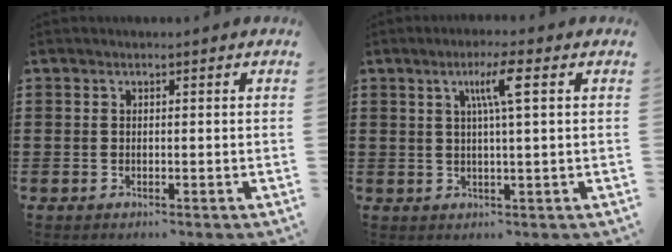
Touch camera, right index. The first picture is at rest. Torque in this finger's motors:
{"motor_torque": [0.76, -0.13, 0.20, 0.13]}